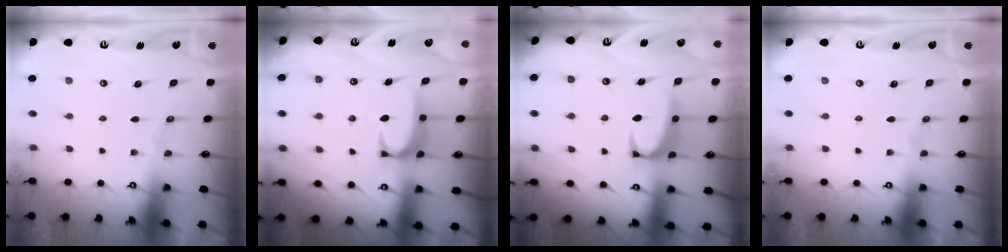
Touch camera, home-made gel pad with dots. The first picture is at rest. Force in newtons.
{"total": 2.0, "press": 1.9, "slide": 0.6}
{"total": 2.4, "press": 2.3, "slide": 0.7}
{"total": 0.0}